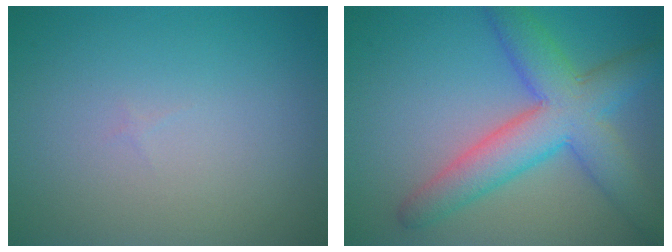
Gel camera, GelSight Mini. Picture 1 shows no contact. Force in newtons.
{"total": 7.4, "press": 7.4, "slide": 0.2}